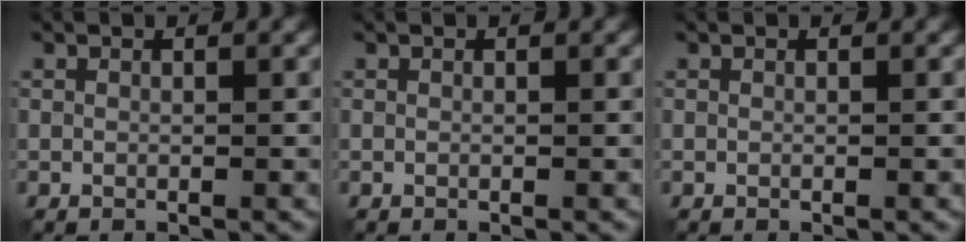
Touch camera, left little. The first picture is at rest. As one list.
[{"total": 0.0}, {"total": 0.0}]